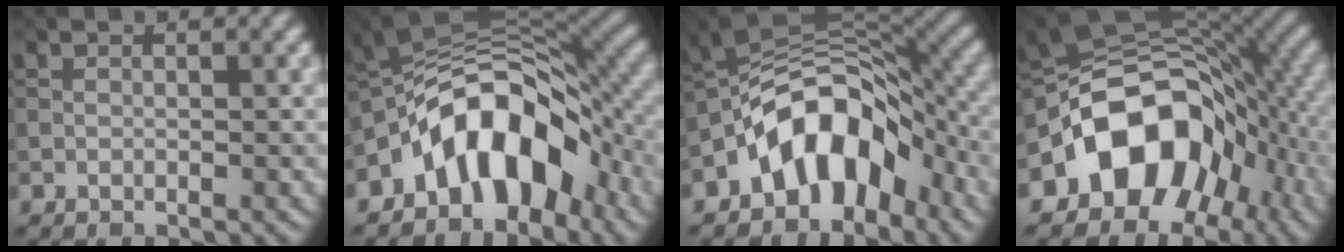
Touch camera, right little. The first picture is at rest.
{"total": 9.5, "force": [-4.9, 5.3, 6.2], "torque": [-0.078, 0.016, -0.096]}
{"total": 8.6, "force": [-4.5, 5.1, 5.2], "torque": [-0.059, 0.014, -0.093]}
{"total": 11.7, "force": [-4.8, 8.2, 6.8], "torque": [-0.092, 0.013, -0.099]}